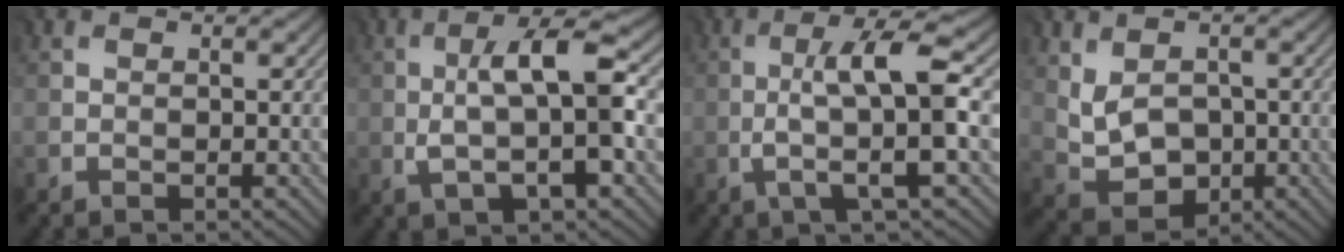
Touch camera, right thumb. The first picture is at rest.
{"total": 8.4, "force": [-0.1, 2.4, 8.1], "torque": [-0.145, 0.013, -0.006]}
{"total": 7.8, "force": [-0.4, 1.2, 7.7], "torque": [-0.128, 0.020, -0.010]}
{"total": 5.4, "force": [0.6, 4.1, 3.5], "torque": [-0.078, -0.012, 0.017]}